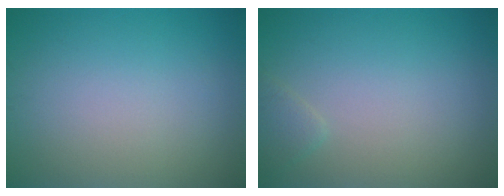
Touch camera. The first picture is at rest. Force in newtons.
{"total": 1.0, "press": 1.0, "slide": 0.0}